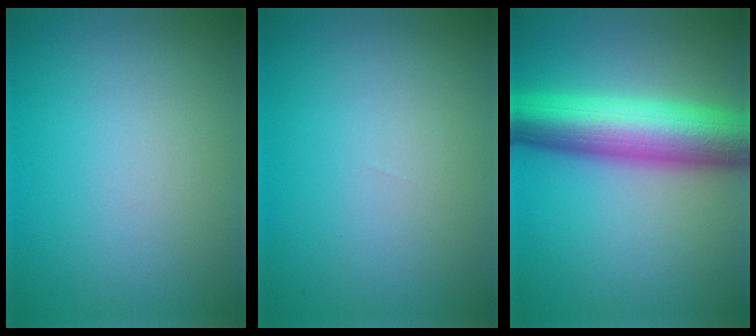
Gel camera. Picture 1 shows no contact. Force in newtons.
{"total": 0.0}
{"total": 10.2, "press": 10.2, "slide": 0.3}